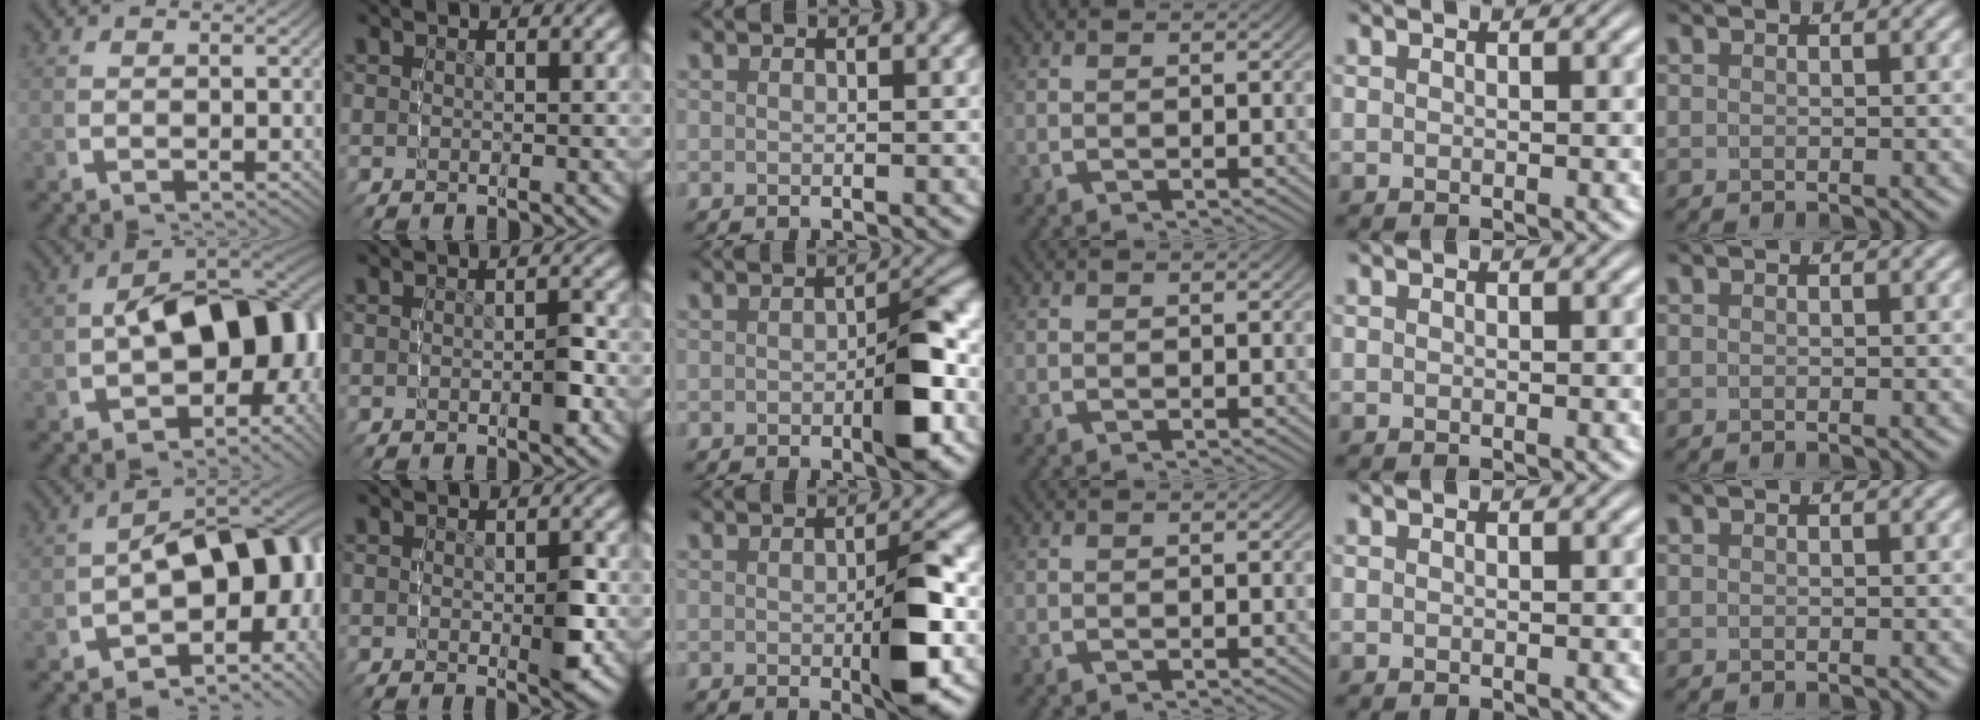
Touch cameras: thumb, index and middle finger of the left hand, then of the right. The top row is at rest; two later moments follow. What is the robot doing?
{"motion": "lift_and_place", "object": "legos"}